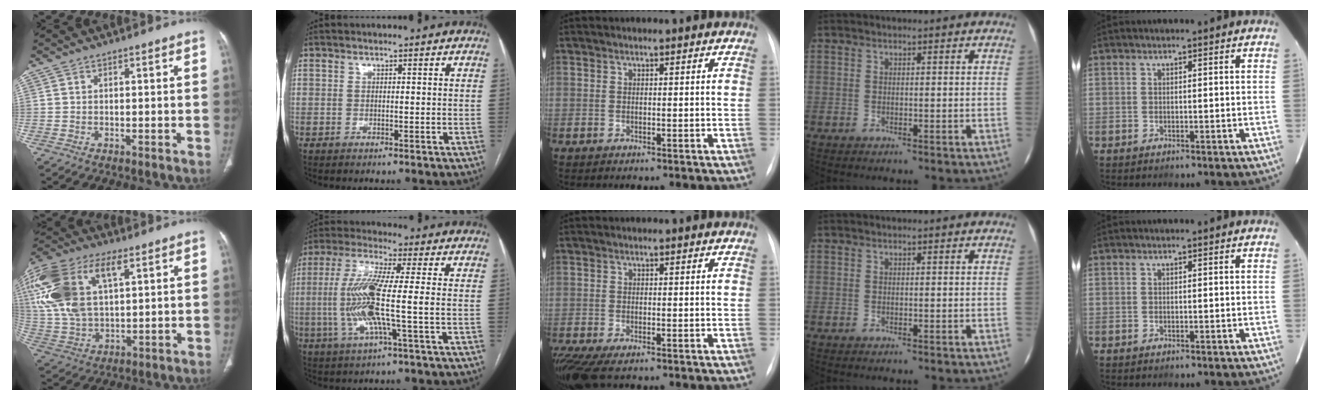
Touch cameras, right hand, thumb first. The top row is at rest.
{"thumb": {"total": 23.1, "force": [8.5, 12.3, 17.6], "torque": [-0.408, 0.012, 0.159]}, "index": {"total": 11.7, "force": [-1.1, 0.3, 11.7], "torque": [-0.249, 0.002, -0.029]}, "middle": {"total": 6.4, "force": [-4.3, 2.2, 4.2], "torque": [-0.088, -0.014, -0.074]}}